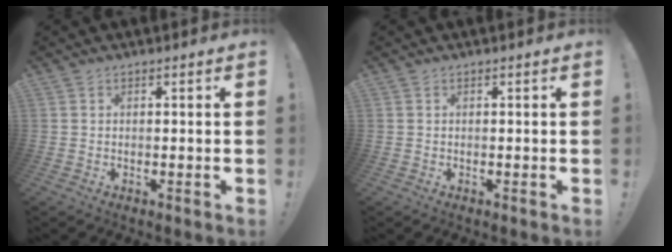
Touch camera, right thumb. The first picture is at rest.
{"total": 0.0}